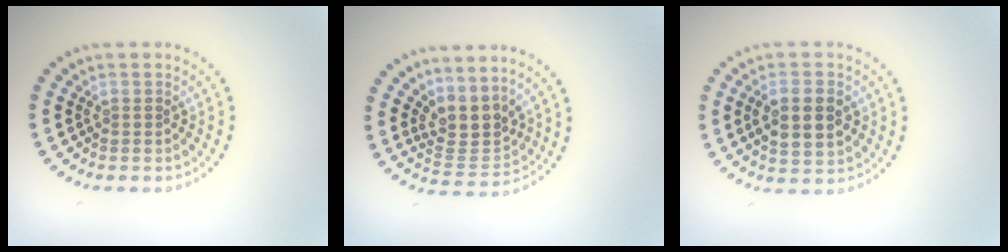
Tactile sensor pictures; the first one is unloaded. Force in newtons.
{"total": 3.3, "press": 2.5, "slide": 2.2}
{"total": 4.0, "press": 4.0, "slide": 0.4}